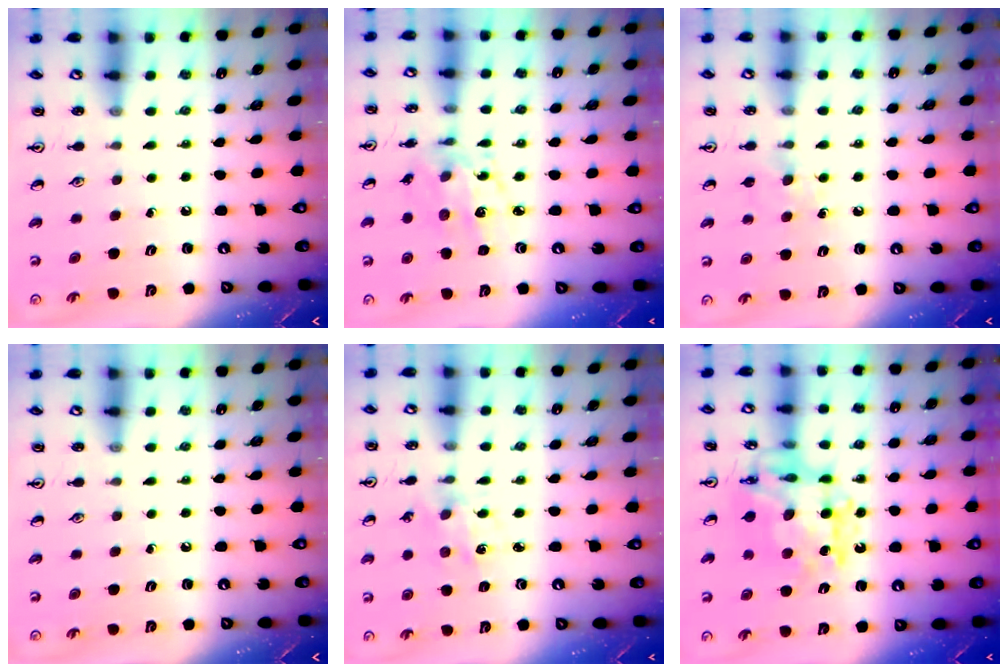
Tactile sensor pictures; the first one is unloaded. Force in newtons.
{"total": 9.4, "press": 9.4, "slide": 0.6}
{"total": 5.6, "press": 5.6, "slide": 0.7}
{"total": 0.0}
{"total": 1.3, "press": 1.3, "slide": 0.1}
{"total": 12.7, "press": 12.7, "slide": 1.1}